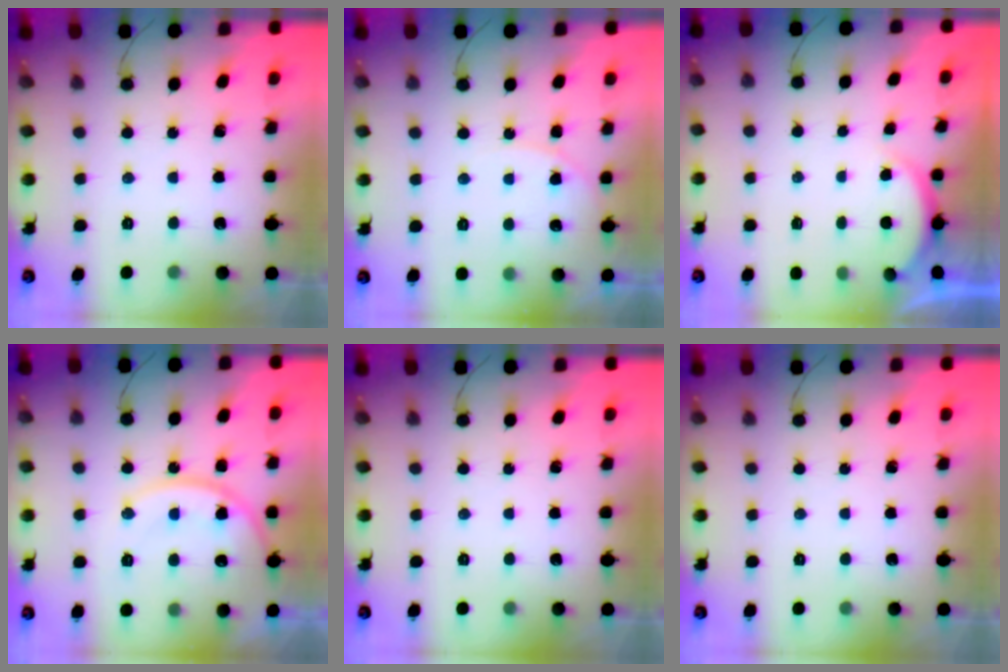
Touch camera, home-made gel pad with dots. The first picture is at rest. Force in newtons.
{"total": 6.6, "press": 6.6, "slide": 0.4}
{"total": 2.4, "press": 2.4, "slide": 0.6}
{"total": 13.6, "press": 13.5, "slide": 1.5}
{"total": 0.0}
{"total": 0.0}